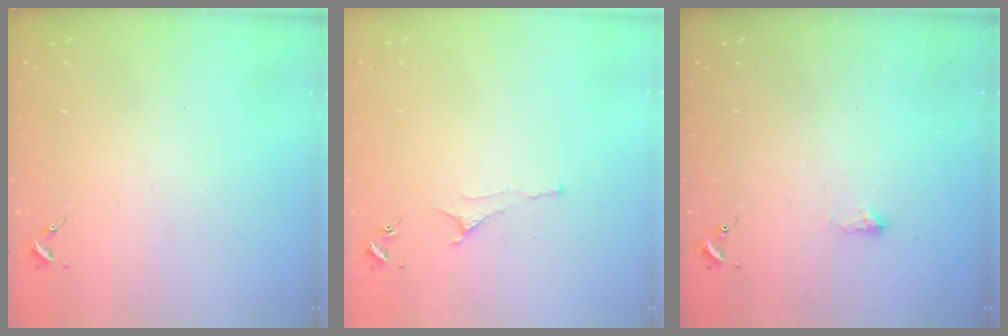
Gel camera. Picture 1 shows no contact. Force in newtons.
{"total": 3.8, "press": 3.8, "slide": 0.8}
{"total": 2.3, "press": 2.2, "slide": 0.8}